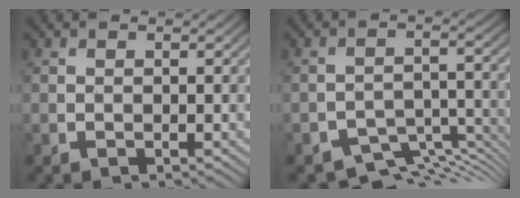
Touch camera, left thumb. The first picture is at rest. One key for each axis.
{"total": 7.0, "fx": -5.8, "fy": 2.7, "fz": 2.9, "tx": -0.041, "ty": -0.019, "tz": -0.089}